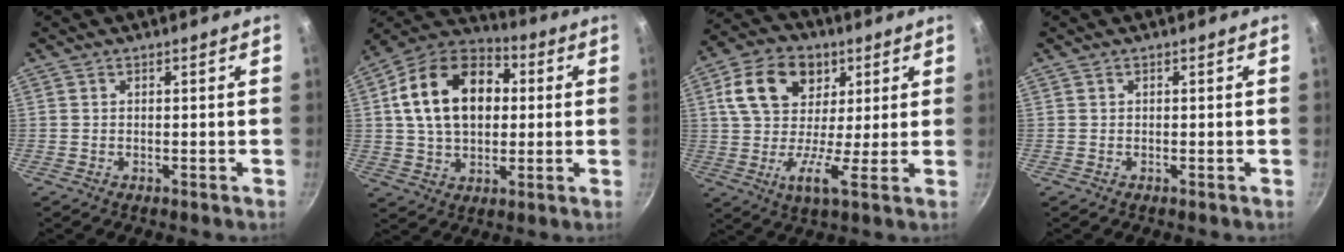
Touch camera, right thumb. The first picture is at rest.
{"total": 19.4, "force": [3.2, 13.3, 13.8], "torque": [-0.209, 0.026, 0.040]}
{"total": 14.3, "force": [4.6, 9.6, 9.5], "torque": [-0.154, 0.003, 0.061]}
{"total": 0.0}